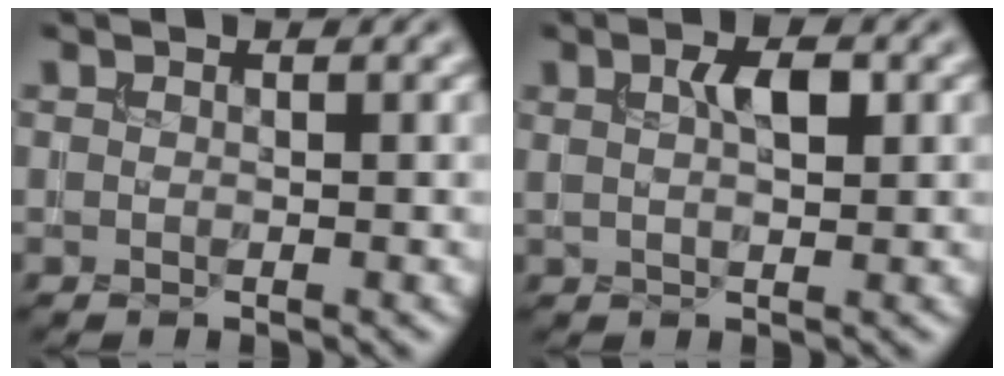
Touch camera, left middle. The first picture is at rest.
{"total": 2.8, "force": [1.0, 1.1, 2.4], "torque": [-0.046, 0.003, 0.017]}